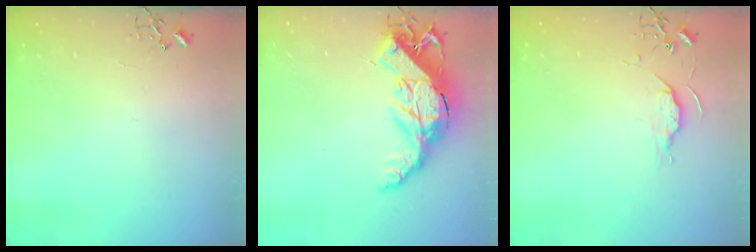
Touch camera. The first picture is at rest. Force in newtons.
{"total": 19.6, "press": 19.6, "slide": 1.2}
{"total": 5.7, "press": 5.6, "slide": 0.8}